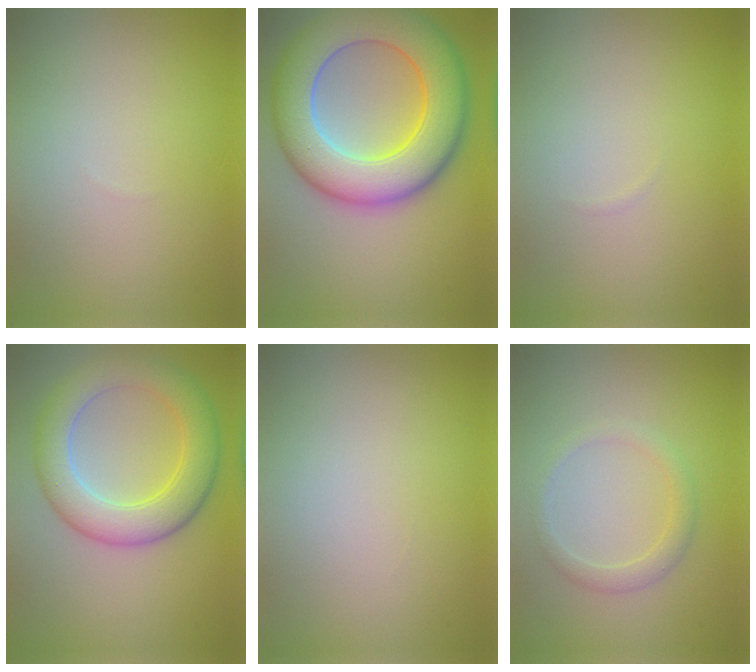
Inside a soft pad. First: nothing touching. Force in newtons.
{"total": 11.9, "press": 11.9, "slide": 0.3}
{"total": 0.0}
{"total": 6.6, "press": 6.6, "slide": 0.1}
{"total": 0.0}
{"total": 1.9, "press": 1.9, "slide": 0.1}